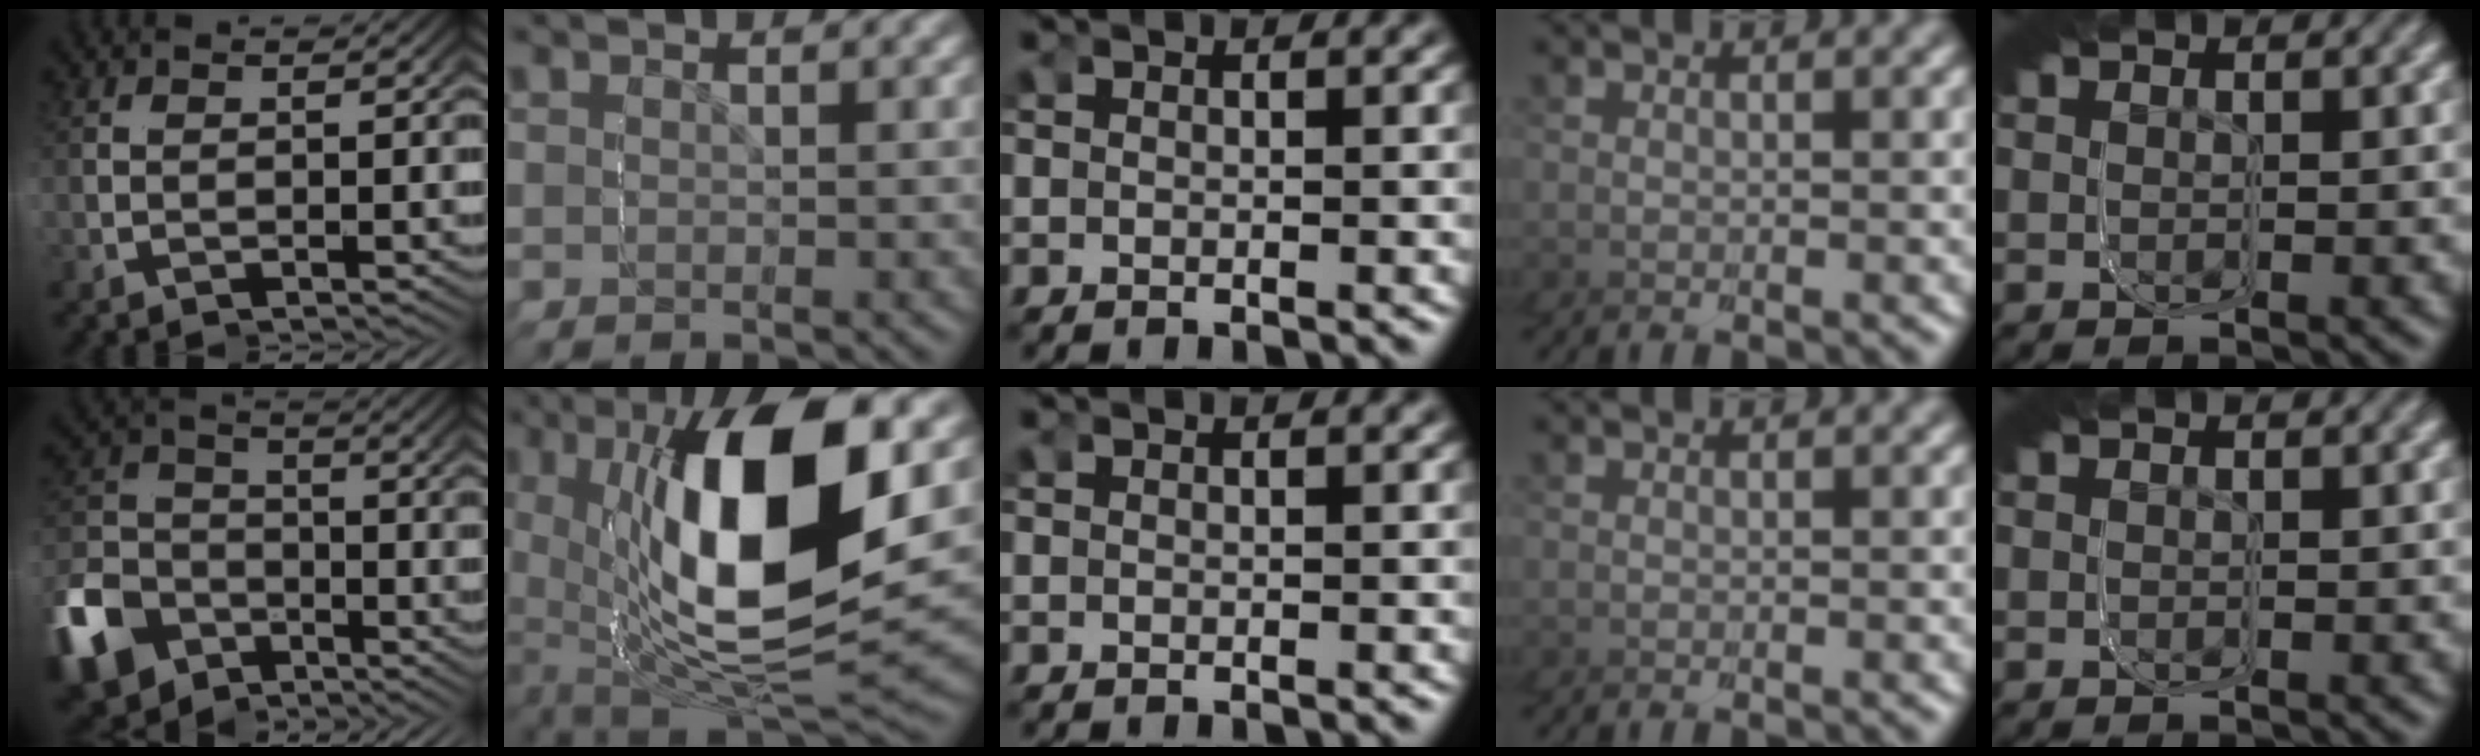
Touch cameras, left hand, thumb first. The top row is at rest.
{"thumb": {"total": 10.2, "force": [-2.9, 7.4, 6.3], "torque": [-0.148, -0.030, -0.049]}, "index": {"total": 13.8, "force": [0.5, 8.5, 10.9], "torque": [-0.232, -0.029, 0.027]}}